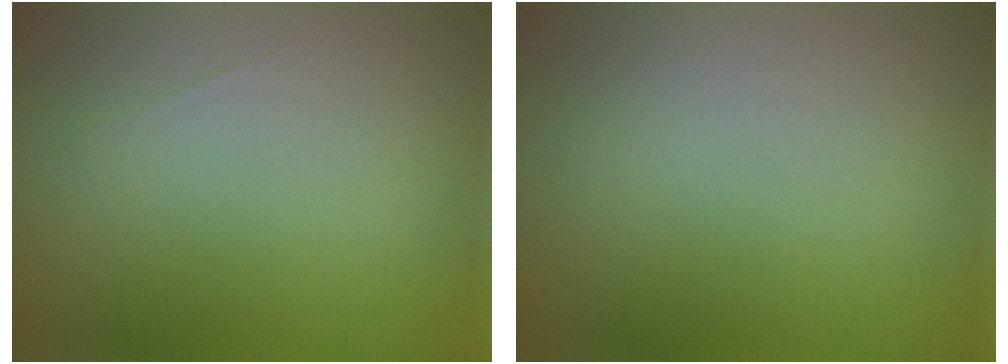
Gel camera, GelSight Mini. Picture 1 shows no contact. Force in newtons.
{"total": 0.0}